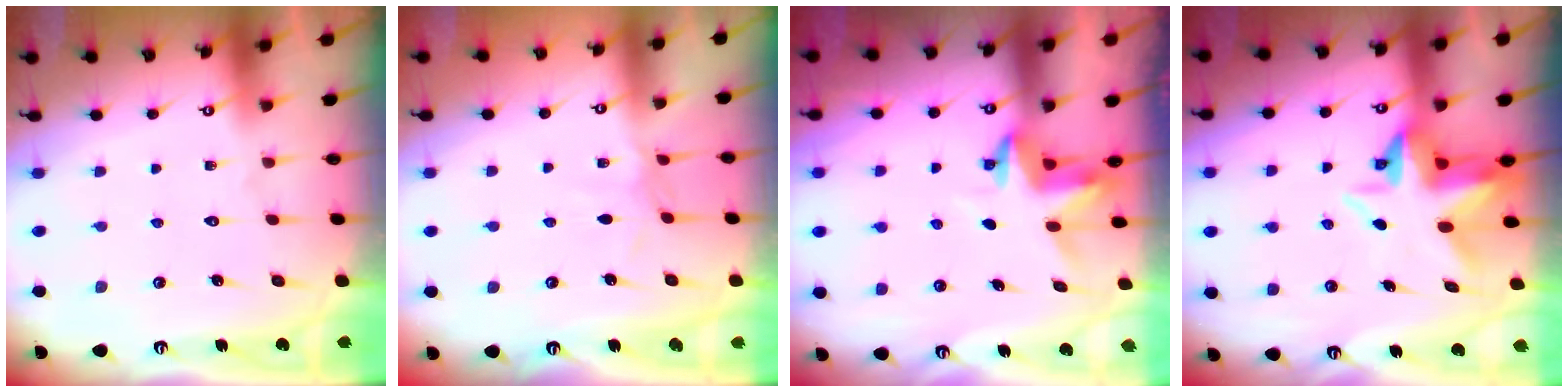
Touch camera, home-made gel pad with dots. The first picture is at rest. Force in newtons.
{"total": 1.7, "press": 1.6, "slide": 0.4}
{"total": 3.9, "press": 3.9, "slide": 0.3}
{"total": 6.4, "press": 6.2, "slide": 1.5}